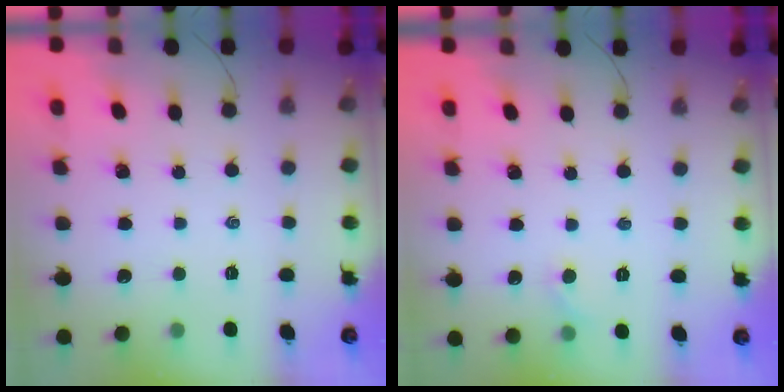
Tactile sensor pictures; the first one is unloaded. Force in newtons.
{"total": 3.2, "press": 3.0, "slide": 1.2}